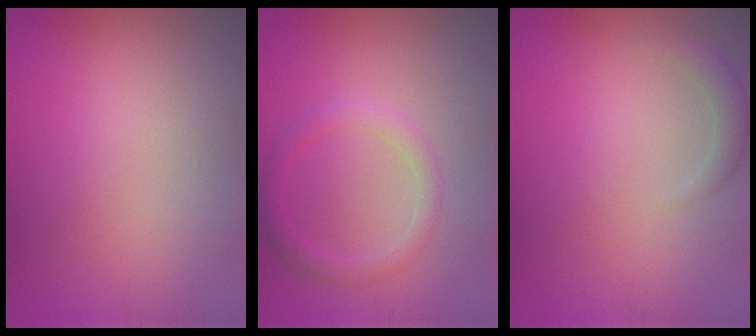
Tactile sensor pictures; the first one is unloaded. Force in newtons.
{"total": 2.2, "press": 2.2, "slide": 0.1}
{"total": 1.5, "press": 1.5, "slide": 0.2}